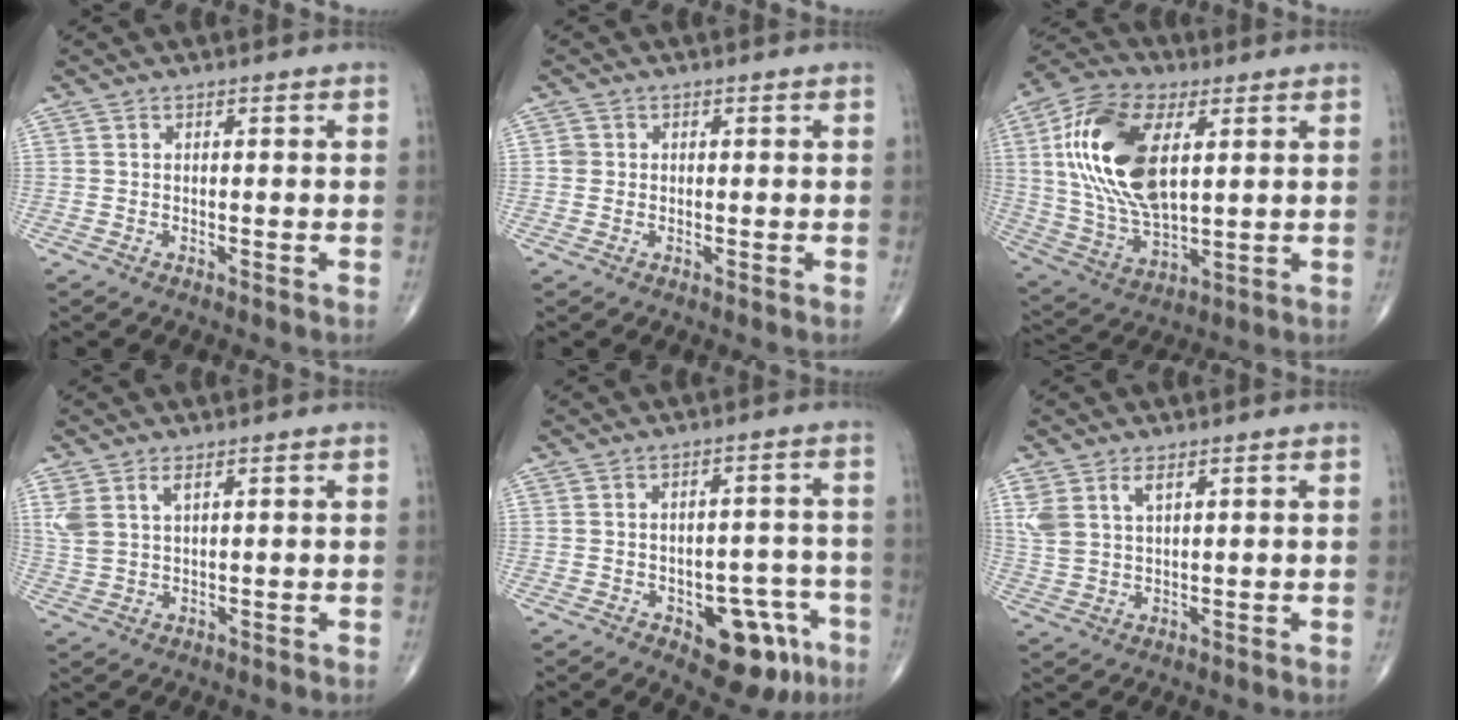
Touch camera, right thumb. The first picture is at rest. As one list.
[{"total": 1.5, "force": [0.1, 1.4, 0.4], "torque": [0.001, 0.003, 0.001]}, {"total": 20.6, "force": [5.0, 10.5, 17.0], "torque": [-0.332, -0.009, 0.089]}, {"total": 4.7, "force": [2.3, 2.2, 3.4], "torque": [-0.080, -0.001, 0.056]}, {"total": 11.5, "force": [-5.3, 6.2, 8.1], "torque": [-0.062, 0.036, -0.059]}, {"total": 5.5, "force": [2.8, 2.7, 3.9], "torque": [-0.087, -0.004, 0.064]}]